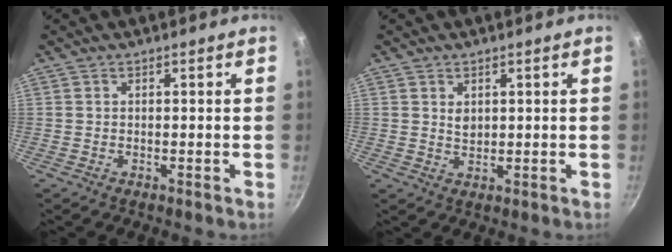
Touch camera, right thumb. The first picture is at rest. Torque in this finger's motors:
{"motor_torque": [0.68, 0.45, 0.20, 0.20, 0.01]}